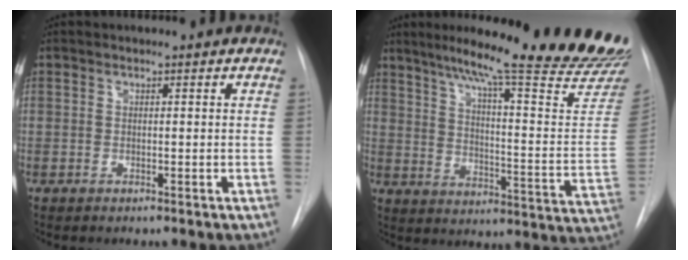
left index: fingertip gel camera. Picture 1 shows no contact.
{"total": 29.2, "force": [24.3, 0.6, 16.3], "torque": [-0.204, -0.084, 0.311]}